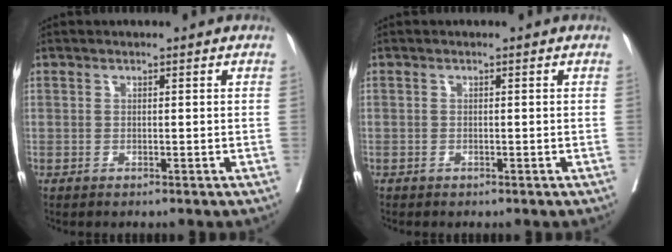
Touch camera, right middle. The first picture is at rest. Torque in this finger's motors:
{"motor_torque": [1.07, -1.07, 0.27, -0.13]}